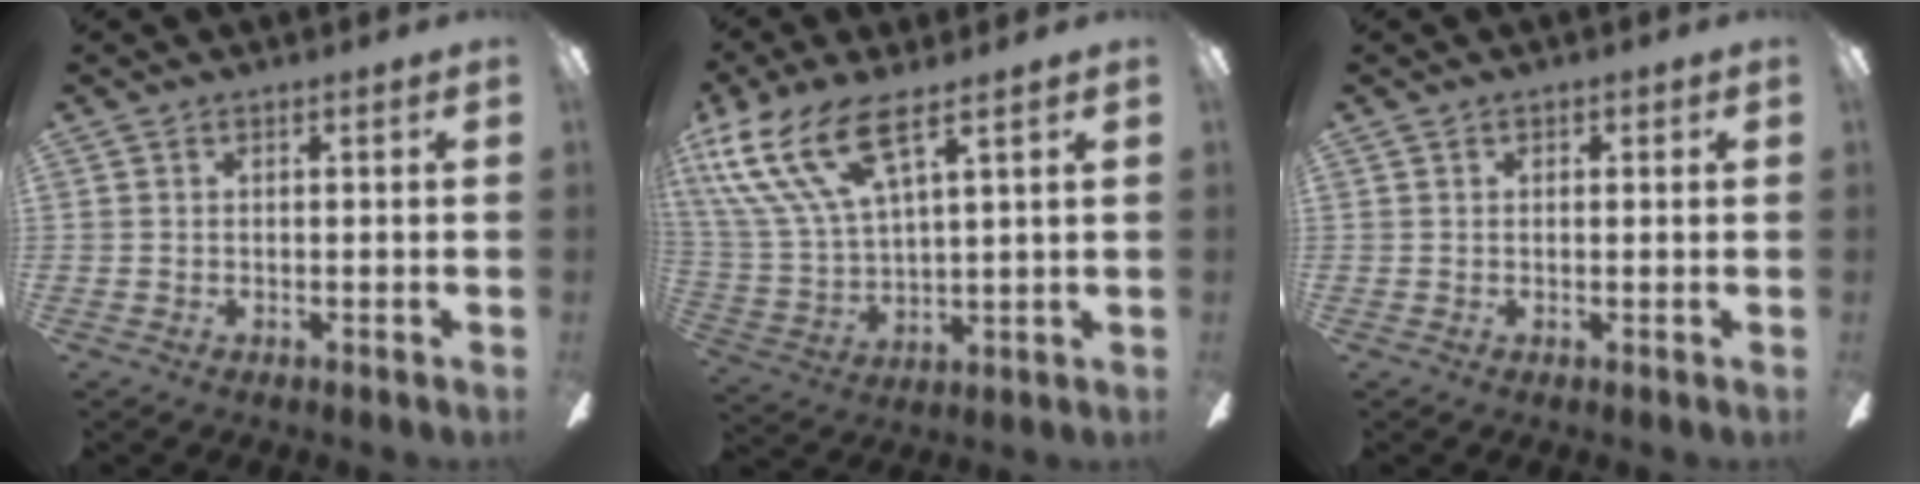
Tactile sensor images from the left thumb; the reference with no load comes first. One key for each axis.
{"total": 17.5, "fx": 10.4, "fy": 5.9, "fz": 12.7, "tx": -0.286, "ty": -0.048, "tz": 0.183}
{"total": 0.7, "fx": 0.3, "fy": 0.5, "fz": 0.2, "tx": -0.005, "ty": 0.005, "tz": 0.006}